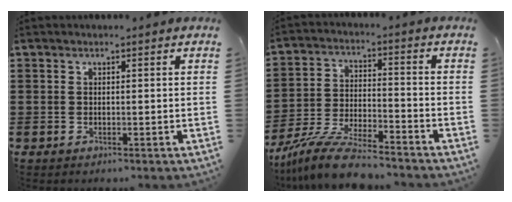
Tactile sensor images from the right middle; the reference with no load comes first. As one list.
[{"total": 9.5, "force": [-8.5, 0.9, 4.2], "torque": [-0.087, 0.008, -0.167]}]